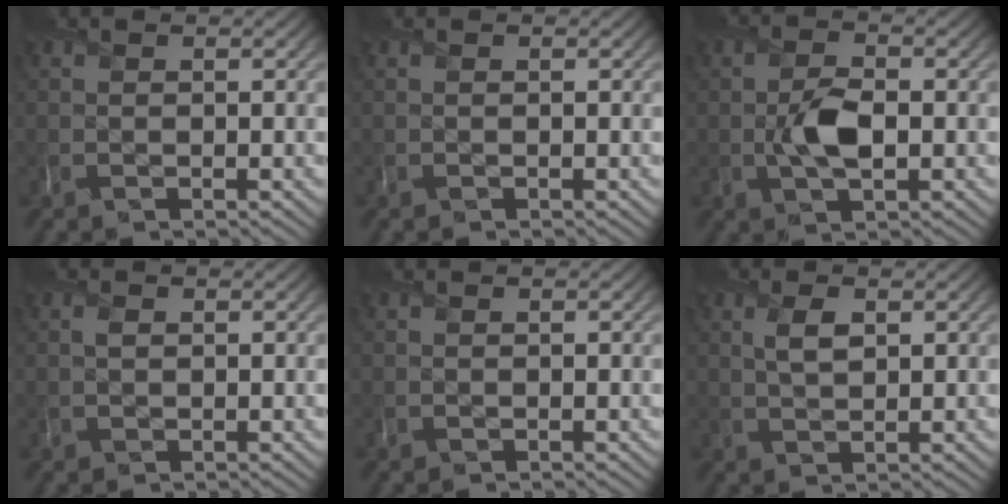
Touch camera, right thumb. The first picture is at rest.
{"total": 0.0}
{"total": 4.5, "force": [-0.8, 2.4, 3.7], "torque": [-0.078, -0.005, -0.016]}
{"total": 0.6, "force": [0.0, 0.5, 0.2], "torque": [-0.006, -0.005, 0.003]}
{"total": 0.0}
{"total": 2.7, "force": [1.1, 1.3, 2.2], "torque": [-0.051, -0.002, 0.023]}